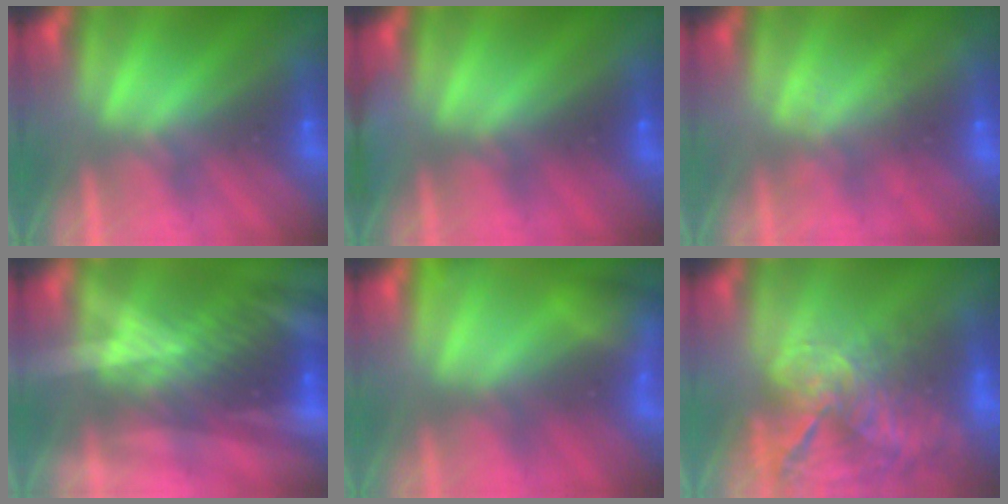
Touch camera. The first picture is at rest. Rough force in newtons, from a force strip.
{"total": 3.3}
{"total": 1.9}
{"total": 2.9}
{"total": 4.9}
{"total": 8.0}